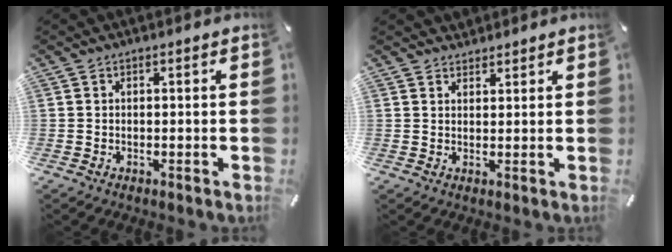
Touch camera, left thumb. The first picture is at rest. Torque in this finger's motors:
{"motor_torque": [-0.10, -0.06, 0.24, 0.17, -0.04]}